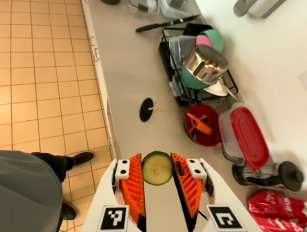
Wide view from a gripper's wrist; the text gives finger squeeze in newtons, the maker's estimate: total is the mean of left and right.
{"total": 7.4, "left": 7.6, "right": 7.2}